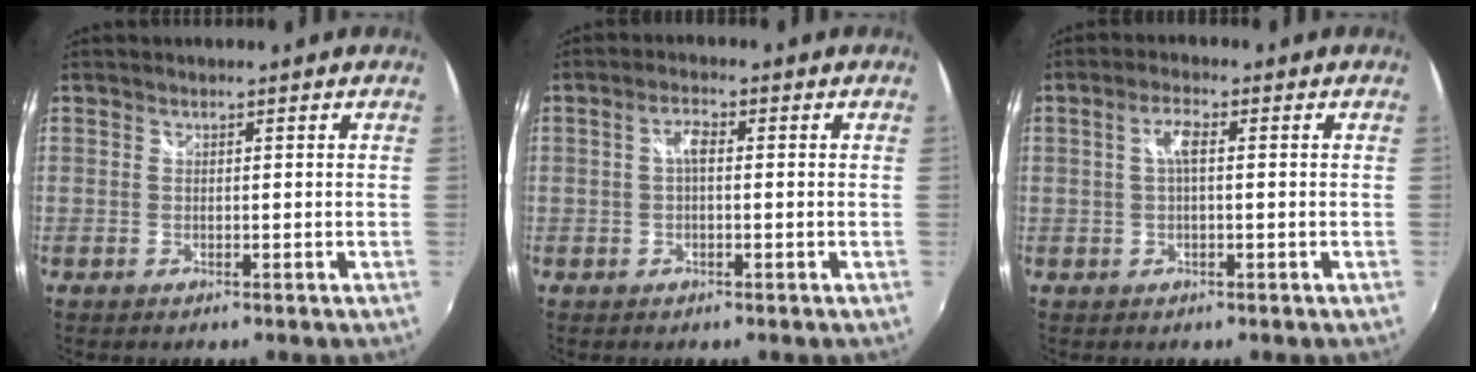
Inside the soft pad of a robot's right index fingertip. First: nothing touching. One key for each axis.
{"total": 2.4, "fx": 0.0, "fy": 1.0, "fz": 2.2, "tx": -0.043, "ty": 0.008, "tz": -0.002}
{"total": 2.9, "fx": 0.3, "fy": 0.8, "fz": 2.8, "tx": -0.056, "ty": 0.007, "tz": 0.005}